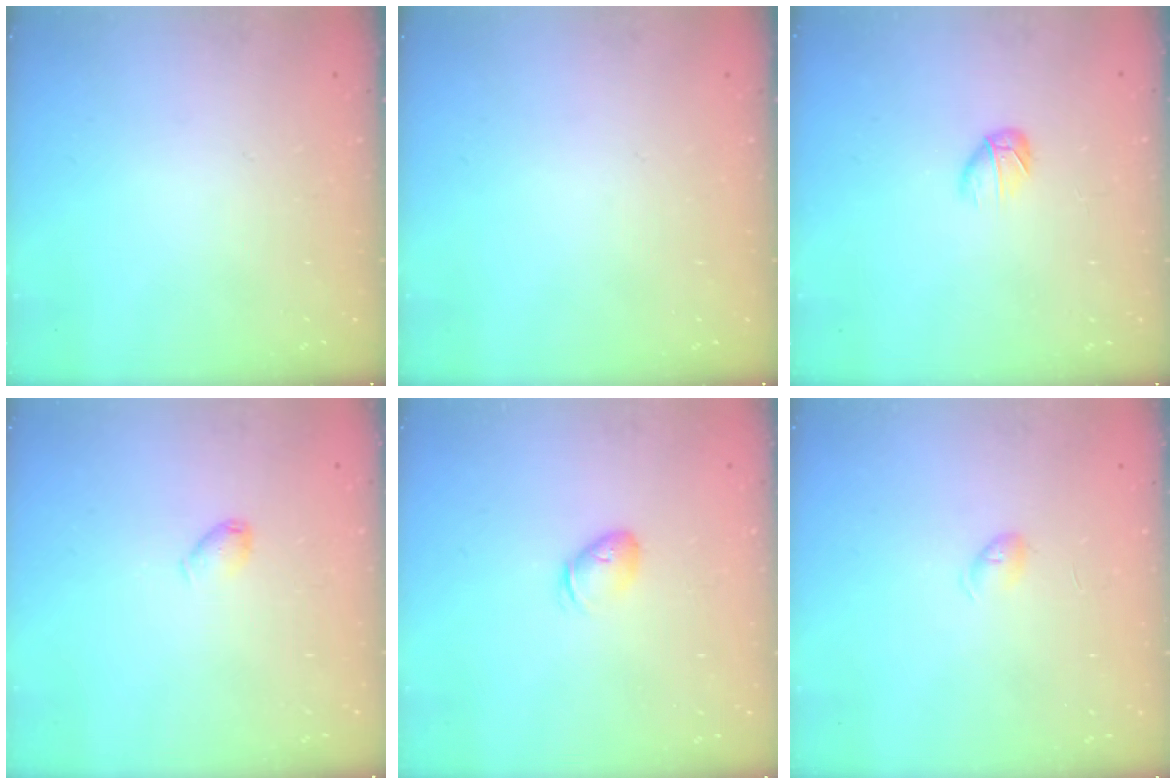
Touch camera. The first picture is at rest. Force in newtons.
{"total": 0.0}
{"total": 3.8, "press": 3.6, "slide": 1.1}
{"total": 3.5, "press": 3.5, "slide": 0.6}
{"total": 6.4, "press": 6.3, "slide": 1.0}
{"total": 4.0, "press": 4.0, "slide": 0.6}